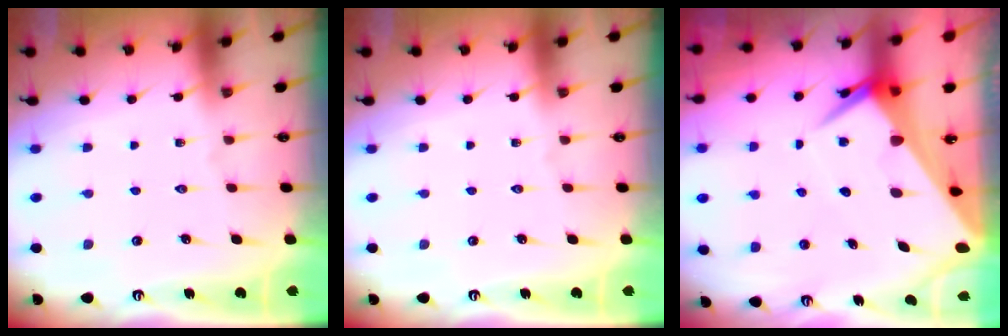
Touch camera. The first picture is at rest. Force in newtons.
{"total": 0.0}
{"total": 9.3, "press": 9.3, "slide": 0.6}